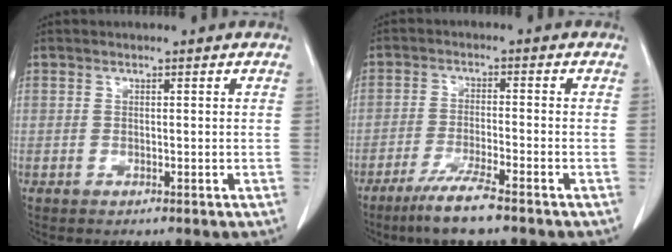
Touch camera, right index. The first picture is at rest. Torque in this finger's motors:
{"motor_torque": [0.43, -0.38, 0.39, 0.11]}